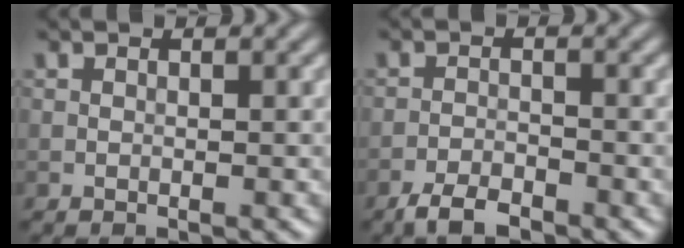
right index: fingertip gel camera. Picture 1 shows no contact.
{"total": 3.1, "force": [-2.4, 1.0, 1.6], "torque": [-0.028, 0.001, -0.050]}